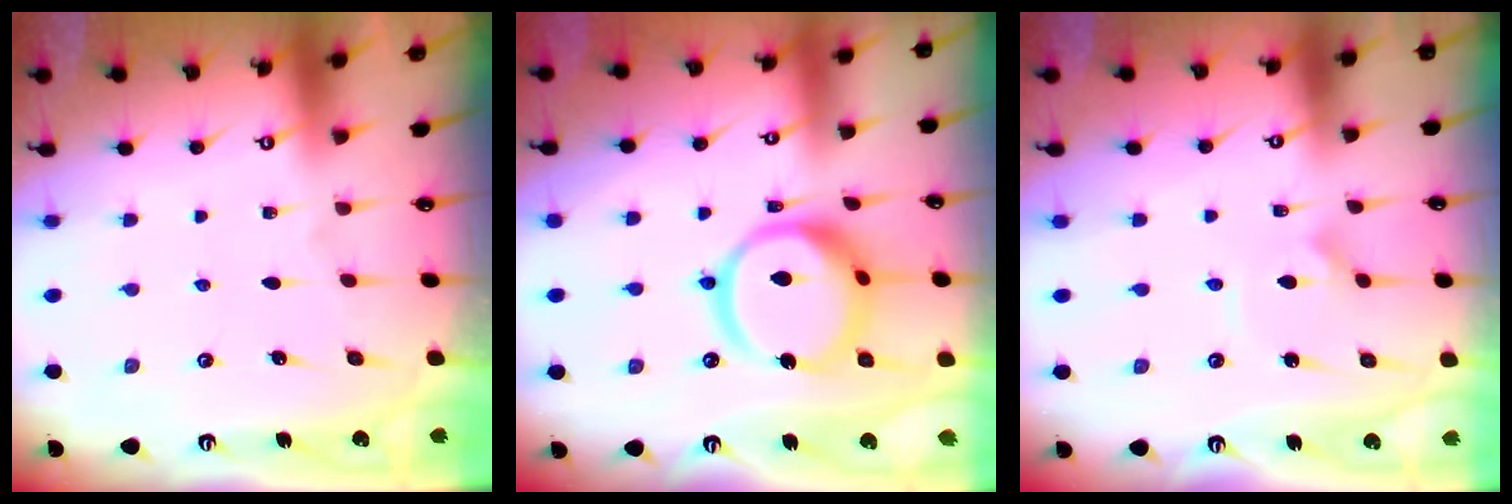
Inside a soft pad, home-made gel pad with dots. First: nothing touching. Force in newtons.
{"total": 17.3, "press": 17.2, "slide": 1.8}
{"total": 4.0, "press": 4.0, "slide": 0.3}